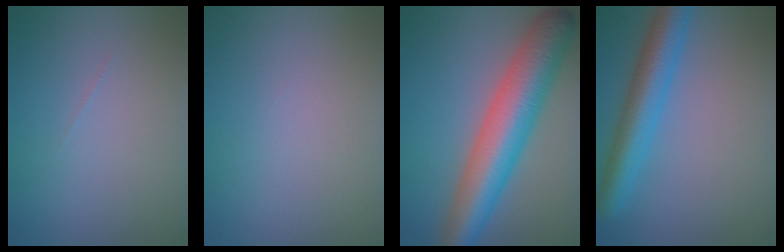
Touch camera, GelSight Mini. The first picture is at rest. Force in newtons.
{"total": 0.0}
{"total": 9.3, "press": 9.3, "slide": 0.4}
{"total": 5.2, "press": 5.2, "slide": 0.2}